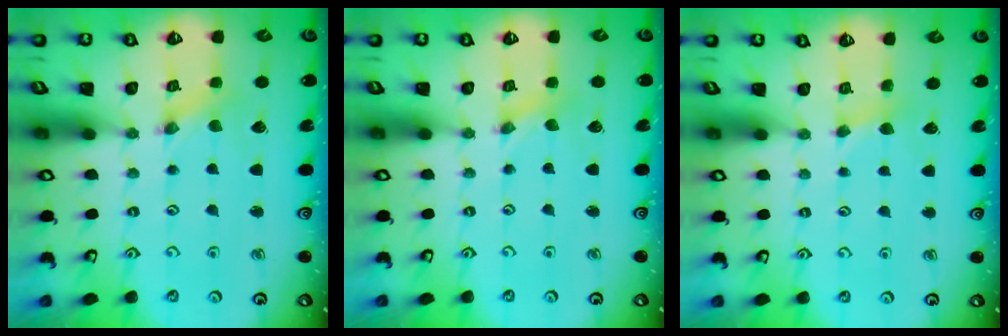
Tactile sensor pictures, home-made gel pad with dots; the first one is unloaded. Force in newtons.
{"total": 0.0}
{"total": 2.3, "press": 2.3, "slide": 0.4}